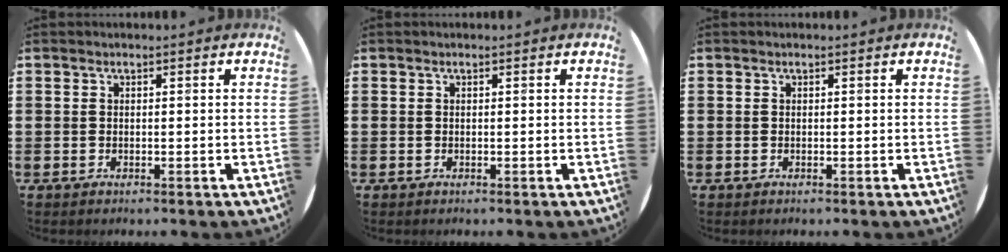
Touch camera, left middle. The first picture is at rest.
{"total": 0.0}
{"total": 0.0}